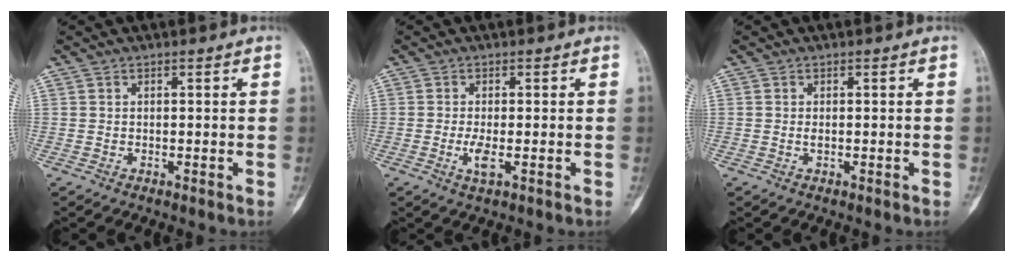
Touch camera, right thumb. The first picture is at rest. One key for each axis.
{"total": 2.9, "fx": -0.8, "fy": 0.8, "fz": 2.7, "tx": -0.062, "ty": -0.006, "tz": -0.015}
{"total": 0.6, "fx": 0.0, "fy": 0.2, "fz": 0.5, "tx": -0.010, "ty": 0.000, "tz": -0.001}